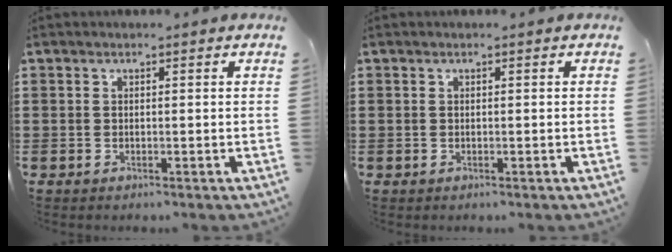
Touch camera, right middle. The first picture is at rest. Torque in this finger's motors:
{"motor_torque": [0.00, 0.00, 0.00, 0.00]}